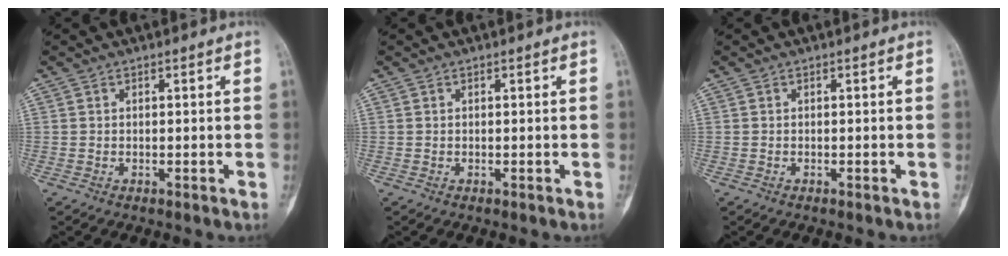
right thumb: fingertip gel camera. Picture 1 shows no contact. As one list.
[{"total": 0.0}, {"total": 0.0}]